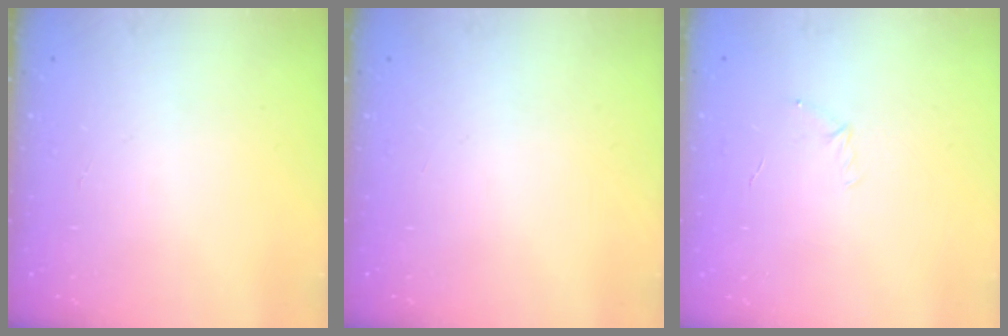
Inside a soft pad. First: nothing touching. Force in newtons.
{"total": 0.0}
{"total": 4.2, "press": 4.0, "slide": 1.1}